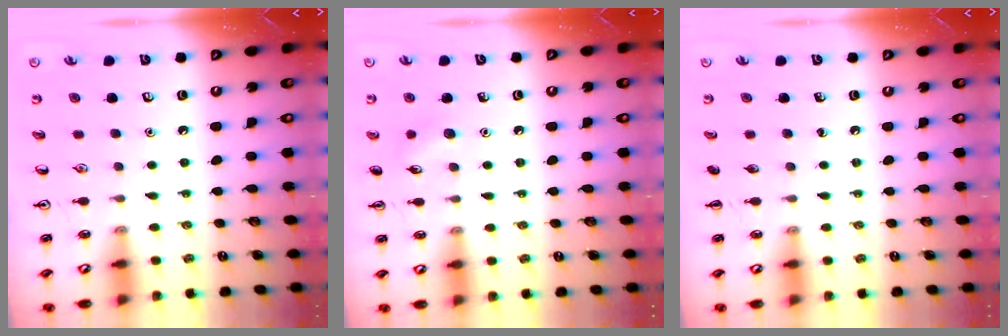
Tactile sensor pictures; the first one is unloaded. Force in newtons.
{"total": 5.7, "press": 5.4, "slide": 1.8}
{"total": 0.0}